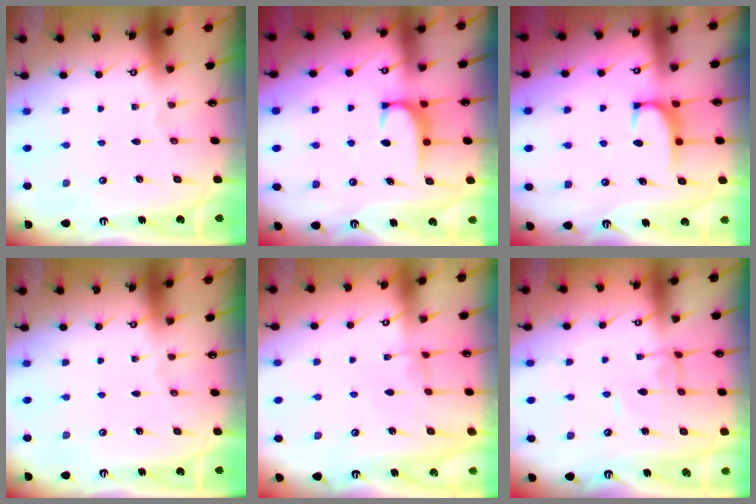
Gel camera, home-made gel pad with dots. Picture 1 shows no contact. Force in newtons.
{"total": 1.7, "press": 1.7, "slide": 0.5}
{"total": 1.4, "press": 1.4, "slide": 0.3}
{"total": 0.0}
{"total": 1.6, "press": 1.5, "slide": 0.5}
{"total": 1.5, "press": 1.4, "slide": 0.2}